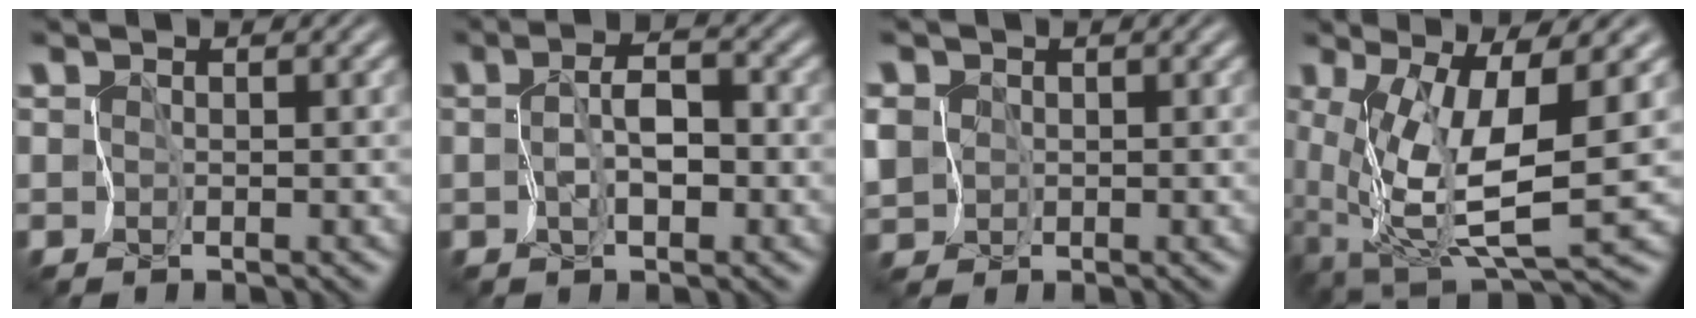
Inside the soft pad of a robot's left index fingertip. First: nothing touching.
{"total": 3.5, "force": [-0.8, 1.8, 2.8], "torque": [-0.055, -0.002, -0.014]}
{"total": 5.0, "force": [0.3, 4.6, 2.0], "torque": [-0.057, 0.012, -0.013]}
{"total": 7.9, "force": [0.3, 2.2, 7.5], "torque": [-0.157, -0.023, 0.015]}